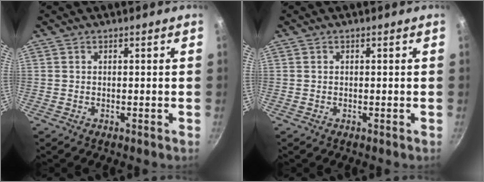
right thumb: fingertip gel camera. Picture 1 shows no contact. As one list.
[{"total": 0.0}]